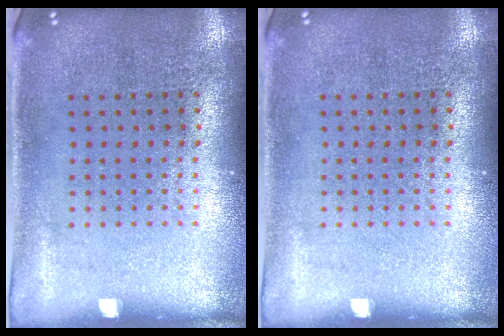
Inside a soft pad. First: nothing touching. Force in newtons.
{"total": 0.0}